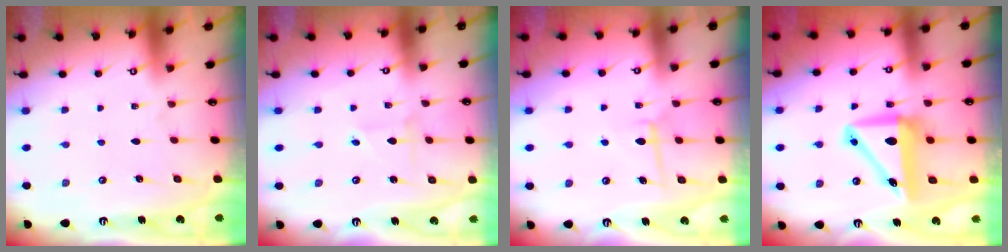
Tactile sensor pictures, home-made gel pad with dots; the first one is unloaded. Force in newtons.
{"total": 1.8, "press": 1.7, "slide": 0.2}
{"total": 7.1, "press": 7.0, "slide": 0.7}
{"total": 10.7, "press": 10.4, "slide": 2.5}